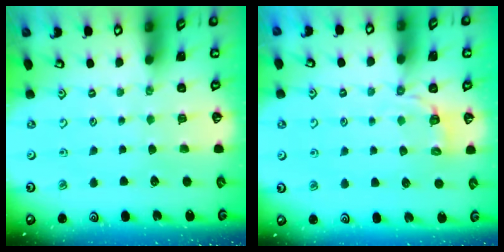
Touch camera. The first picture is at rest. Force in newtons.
{"total": 3.0, "press": 1.6, "slide": 2.5}